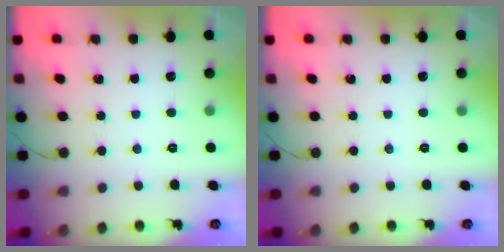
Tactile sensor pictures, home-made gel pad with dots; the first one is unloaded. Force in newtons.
{"total": 0.0}